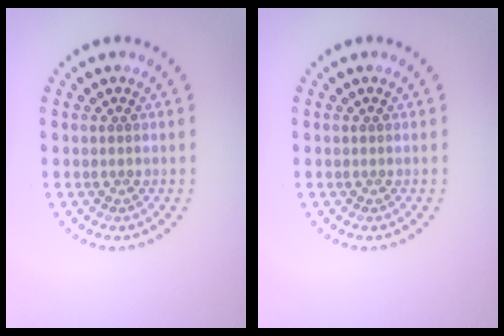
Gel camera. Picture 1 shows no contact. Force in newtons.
{"total": 0.0}